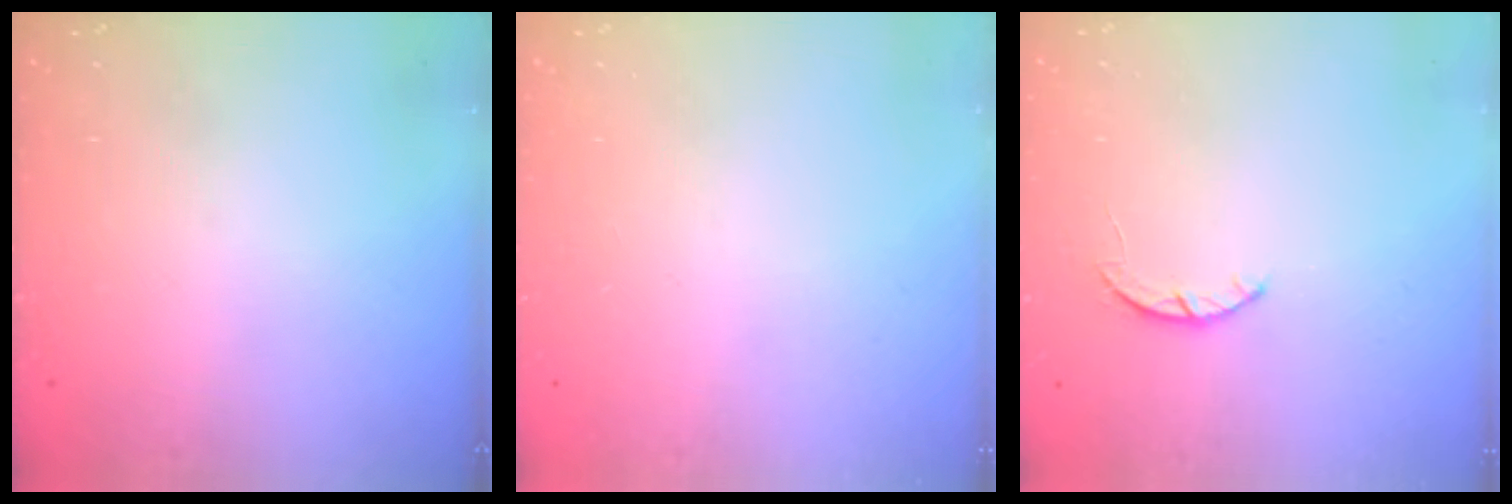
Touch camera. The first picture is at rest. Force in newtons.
{"total": 0.0}
{"total": 2.5, "press": 2.5, "slide": 0.5}